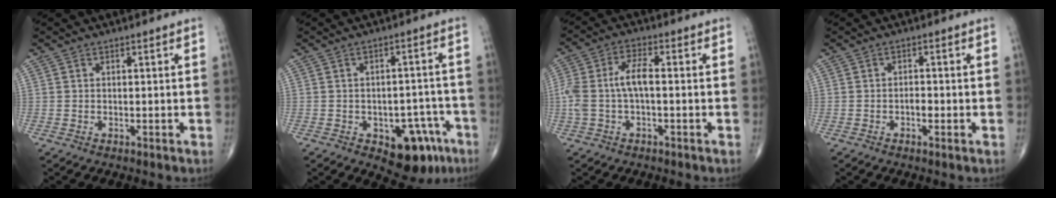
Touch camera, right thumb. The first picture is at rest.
{"total": 10.8, "force": [-5.4, 6.0, 7.1], "torque": [-0.046, 0.037, -0.063]}
{"total": 6.5, "force": [-0.4, 2.6, 5.9], "torque": [-0.148, 0.024, -0.007]}
{"total": 1.5, "force": [-0.6, 0.7, 1.2], "torque": [-0.011, 0.003, -0.012]}